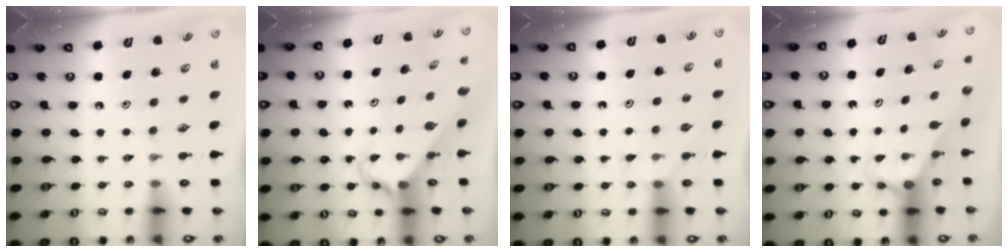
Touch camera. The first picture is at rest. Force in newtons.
{"total": 2.7, "press": 2.7, "slide": 0.2}
{"total": 3.5, "press": 3.5, "slide": 0.4}
{"total": 2.9, "press": 2.9, "slide": 0.1}